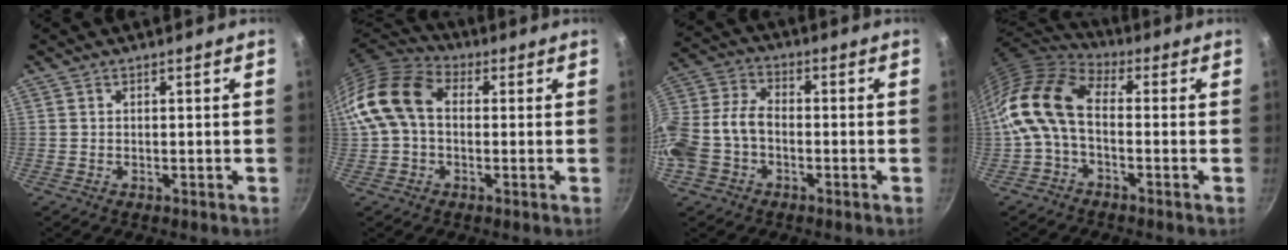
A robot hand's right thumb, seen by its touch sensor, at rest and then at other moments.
{"total": 12.7, "force": [0.9, 8.9, 9.0], "torque": [-0.153, 0.031, -0.002]}
{"total": 12.8, "force": [-3.7, 8.8, 8.5], "torque": [-0.178, 0.041, -0.084]}
{"total": 14.0, "force": [-1.5, 8.3, 11.1], "torque": [-0.219, 0.034, -0.049]}